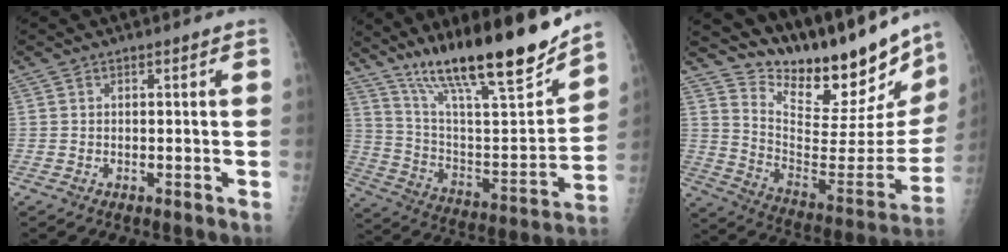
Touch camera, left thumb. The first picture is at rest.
{"total": 25.2, "force": [19.0, 4.0, 16.0], "torque": [-0.239, -0.082, 0.325]}
{"total": 26.9, "force": [22.8, 6.9, 12.5], "torque": [-0.161, -0.146, 0.332]}